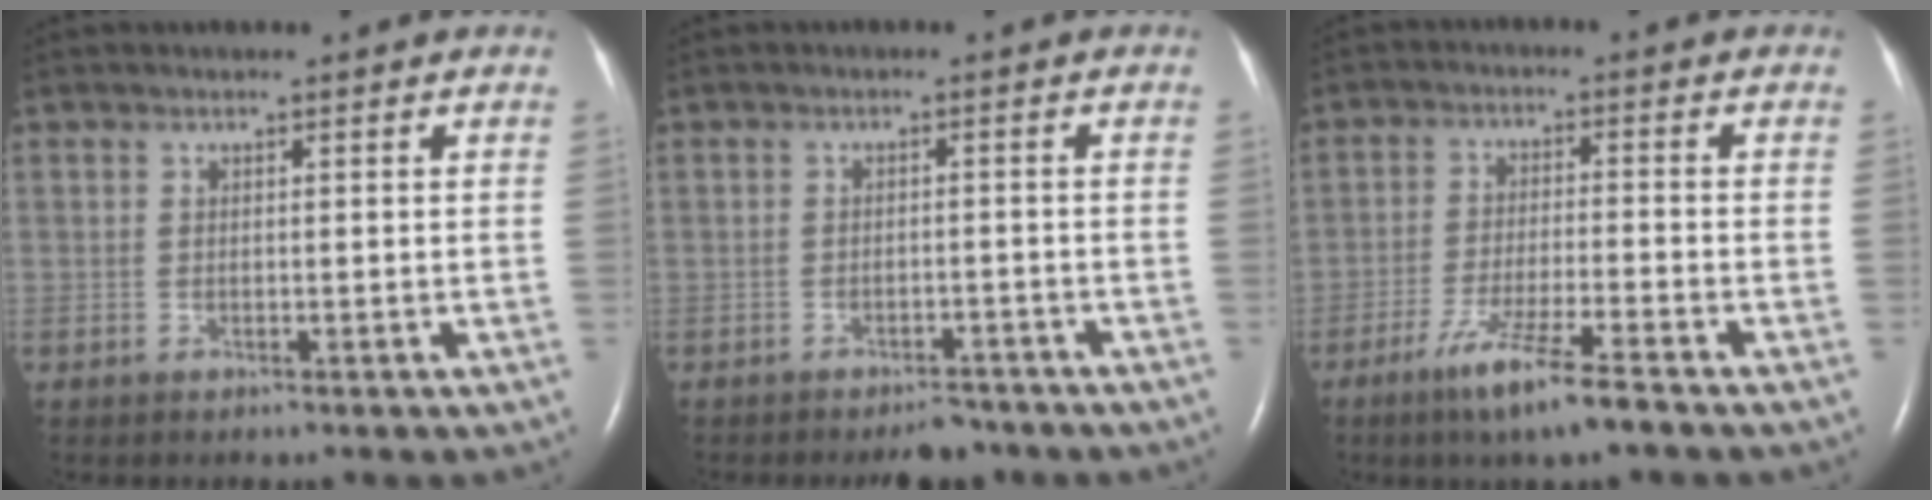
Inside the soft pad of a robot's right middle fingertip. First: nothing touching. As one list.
[{"total": 3.6, "force": [-3.1, 1.4, 1.2], "torque": [-0.017, 0.001, -0.044]}, {"total": 8.0, "force": [-5.4, -0.1, 6.0], "torque": [-0.117, -0.020, -0.098]}]